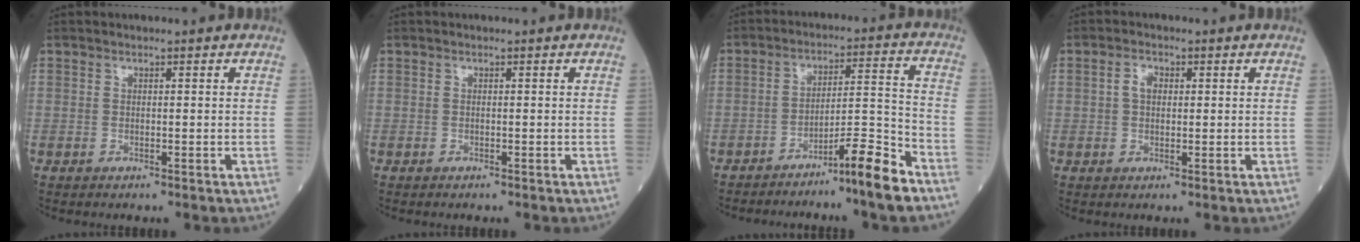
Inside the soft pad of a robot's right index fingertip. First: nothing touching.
{"total": 0.0}
{"total": 8.3, "force": [-6.2, -0.8, 5.4], "torque": [-0.076, 0.007, -0.106]}
{"total": 2.3, "force": [0.5, 1.5, 1.7], "torque": [-0.036, 0.008, 0.008]}